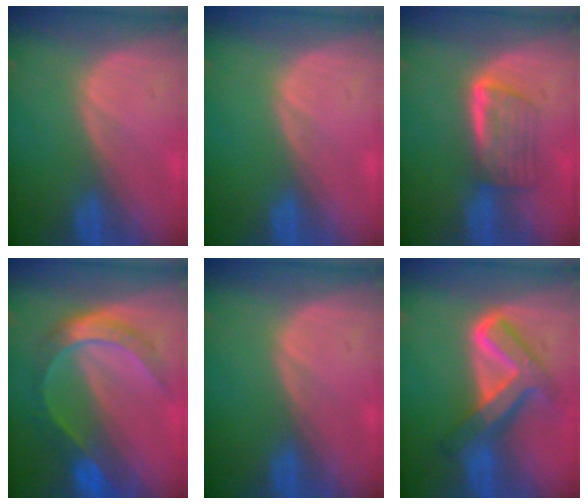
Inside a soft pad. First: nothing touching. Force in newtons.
{"total": 0.0}
{"total": 5.9, "press": 5.0, "slide": 3.1}
{"total": 7.4, "press": 7.3, "slide": 0.6}
{"total": 0.0}
{"total": 8.2, "press": 8.2, "slide": 0.7}